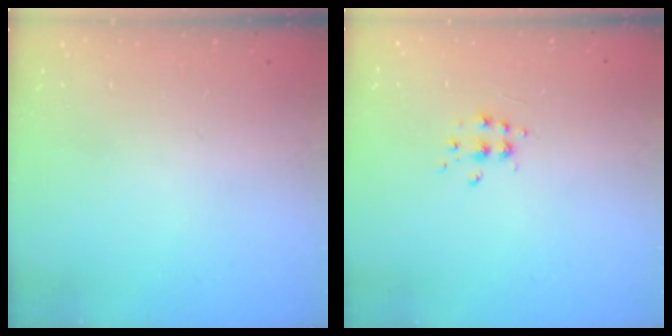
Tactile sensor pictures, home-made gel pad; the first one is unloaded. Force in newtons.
{"total": 5.8, "press": 5.7, "slide": 0.6}